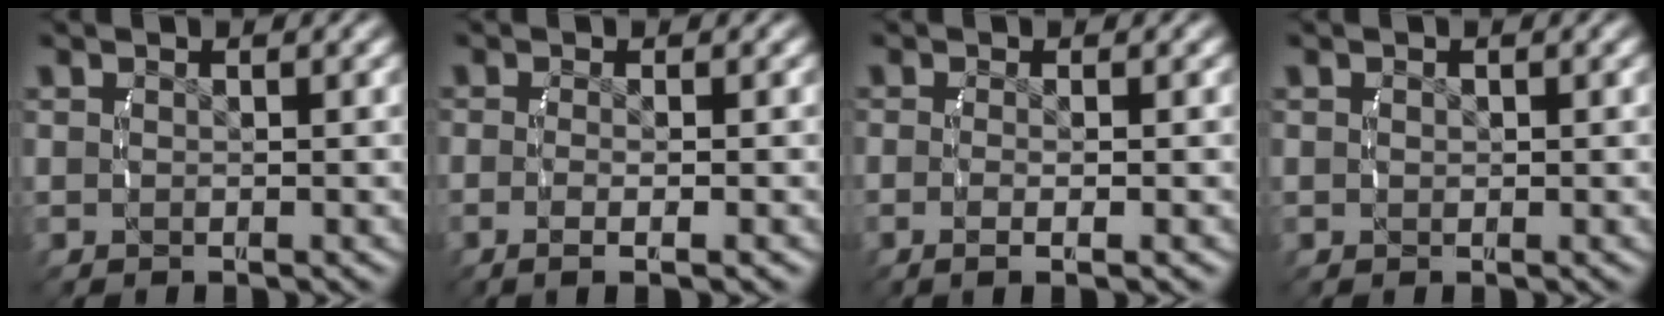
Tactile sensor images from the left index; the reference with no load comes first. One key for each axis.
{"total": 2.4, "fx": -1.3, "fy": 0.4, "fz": 2.0, "tx": -0.051, "ty": -0.010, "tz": -0.018}
{"total": 2.1, "fx": -1.1, "fy": 0.3, "fz": 1.8, "tx": -0.047, "ty": -0.009, "tz": -0.014}
{"total": 0.0}